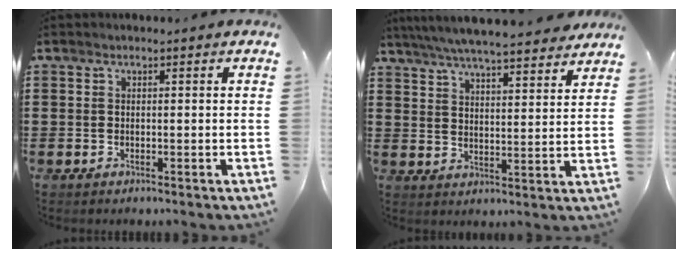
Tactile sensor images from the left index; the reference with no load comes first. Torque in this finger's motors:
{"motor_torque": [1.20, -0.94, 0.54, 0.21]}